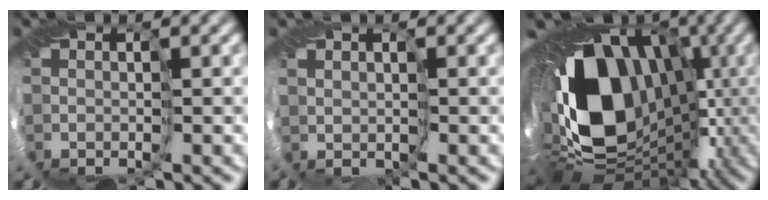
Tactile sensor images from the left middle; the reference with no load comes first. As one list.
[{"total": 1.2, "force": [0.1, 0.7, 0.9], "torque": [-0.021, 0.000, 0.003]}, {"total": 19.2, "force": [-0.7, 14.1, 13.0], "torque": [-0.236, -0.022, -0.003]}]